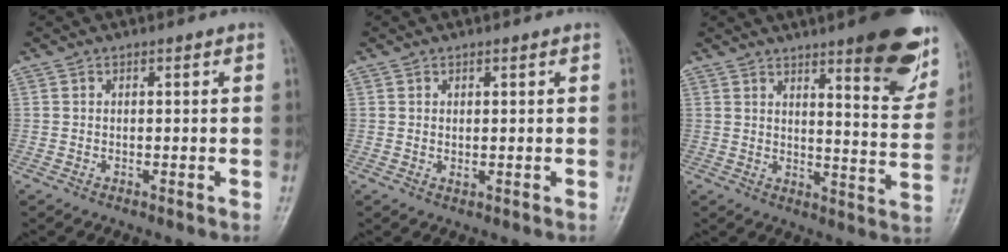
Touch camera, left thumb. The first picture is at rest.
{"total": 0.9, "force": [0.3, 0.4, 0.7], "torque": [-0.012, -0.004, 0.009]}
{"total": 16.2, "force": [9.6, 3.8, 12.5], "torque": [-0.121, -0.056, 0.130]}